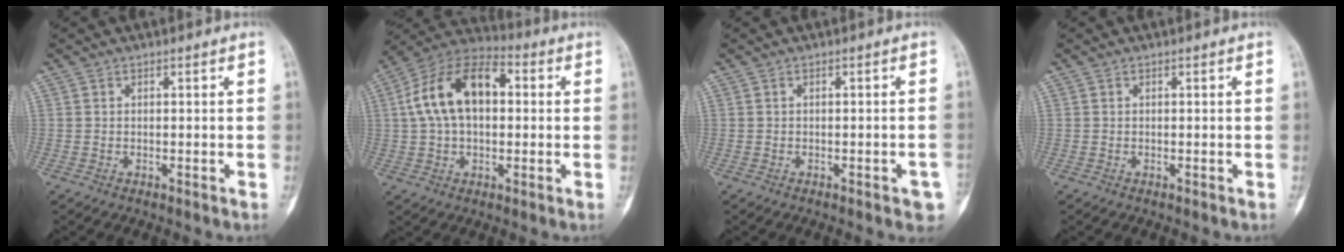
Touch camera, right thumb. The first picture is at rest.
{"total": 15.9, "force": [2.4, 9.6, 12.5], "torque": [-0.217, 0.036, 0.033]}
{"total": 3.5, "force": [-1.7, 1.1, 2.9], "torque": [-0.025, 0.009, -0.017]}
{"total": 0.0}